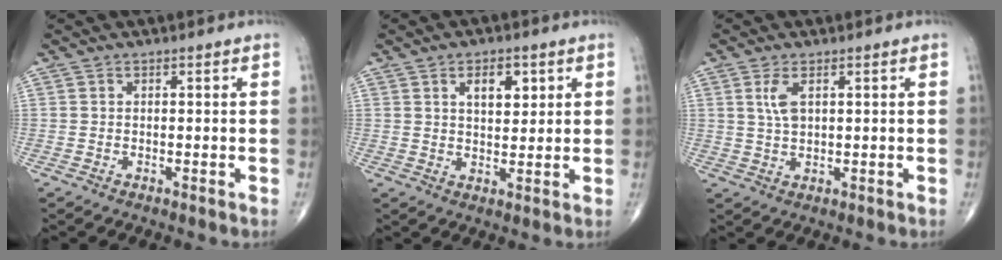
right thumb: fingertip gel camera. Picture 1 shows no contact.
{"total": 5.7, "force": [2.4, 3.1, 4.2], "torque": [-0.046, -0.013, 0.037]}
{"total": 3.7, "force": [1.4, 1.7, 3.0], "torque": [-0.062, -0.003, 0.031]}